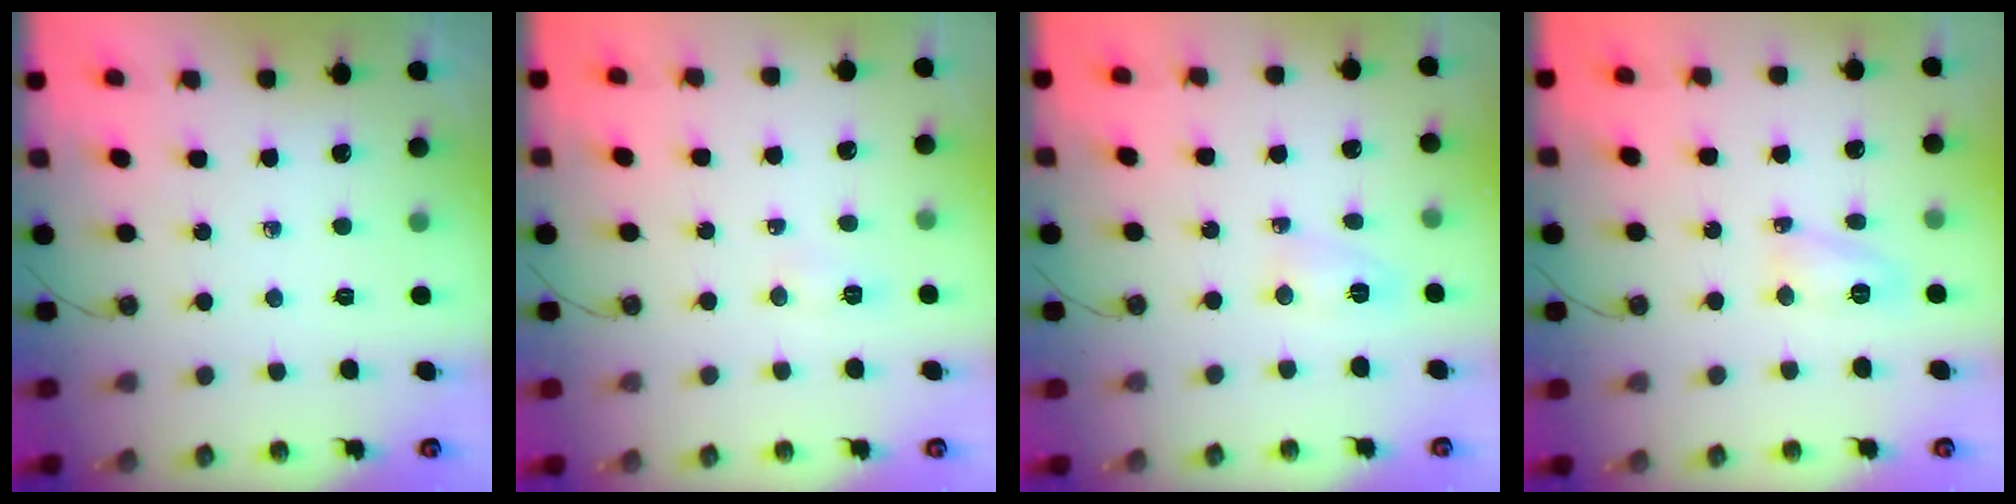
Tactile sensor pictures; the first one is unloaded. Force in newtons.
{"total": 5.2, "press": 5.2, "slide": 0.6}
{"total": 9.2, "press": 3.8, "slide": 8.3}
{"total": 7.1, "press": 7.0, "slide": 0.5}